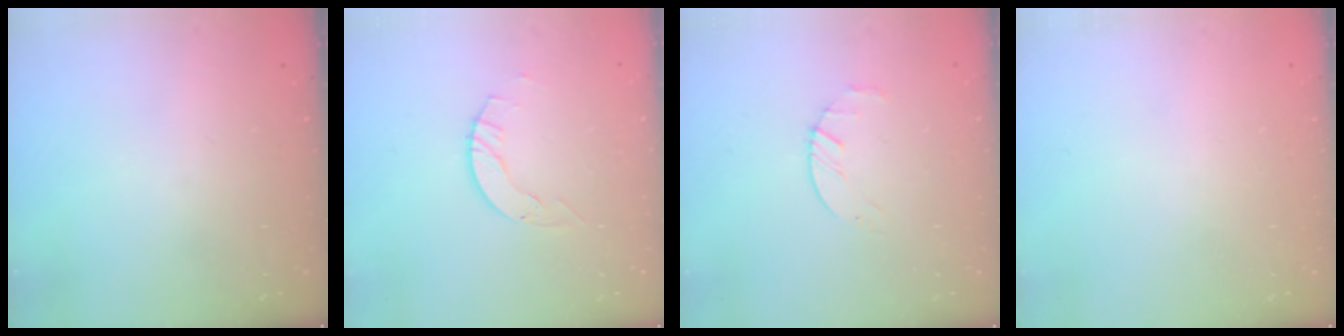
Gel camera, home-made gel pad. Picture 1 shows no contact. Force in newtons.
{"total": 2.1, "press": 2.1, "slide": 0.3}
{"total": 2.2, "press": 2.2, "slide": 0.3}
{"total": 0.0}